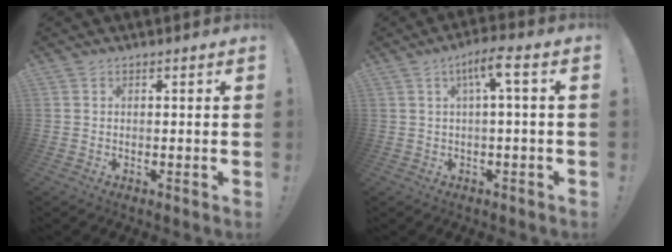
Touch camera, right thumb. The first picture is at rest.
{"total": 6.3, "force": [1.3, 0.4, 6.1], "torque": [-0.107, -0.001, 0.016]}